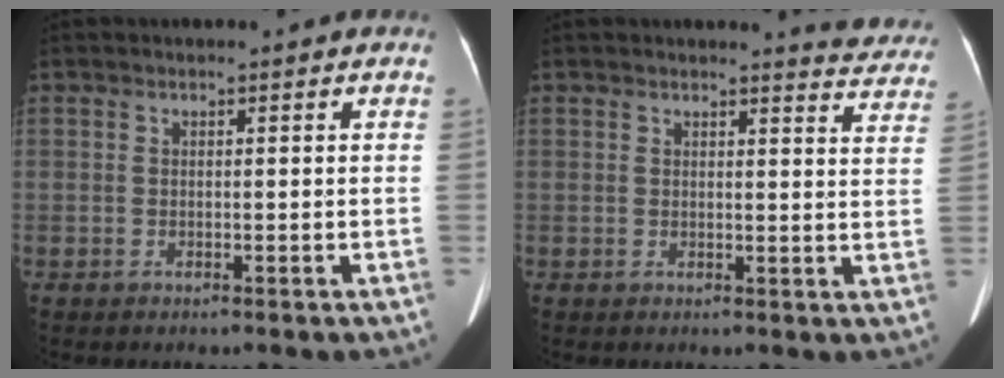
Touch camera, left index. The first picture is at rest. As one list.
[{"total": 7.2, "force": [7.1, 0.8, 0.9], "torque": [0.008, -0.034, 0.052]}]